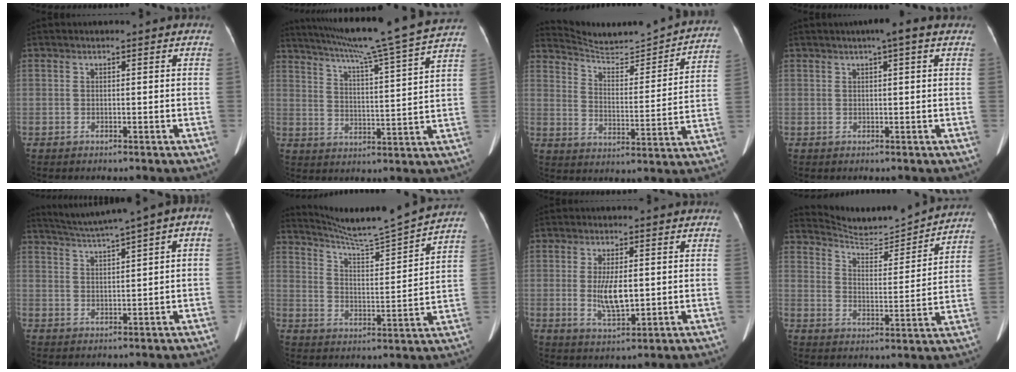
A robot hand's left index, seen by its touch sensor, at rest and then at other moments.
{"total": 20.9, "force": [17.8, -2.2, 10.8], "torque": [-0.185, -0.022, 0.241]}
{"total": 19.5, "force": [18.5, 1.7, 5.9], "torque": [-0.087, -0.046, 0.247]}
{"total": 2.8, "force": [1.7, -0.1, 2.2], "torque": [-0.036, 0.012, 0.023]}
{"total": 7.5, "force": [4.3, -0.1, 6.1], "torque": [-0.102, 0.031, 0.074]}
{"total": 14.6, "force": [13.7, -2.3, 4.4], "torque": [-0.085, -0.032, 0.204]}
{"total": 5.7, "force": [0.0, 1.9, 5.4], "torque": [-0.110, -0.011, 0.004]}
{"total": 13.3, "force": [13.1, 0.4, 2.1], "torque": [-0.042, -0.018, 0.186]}